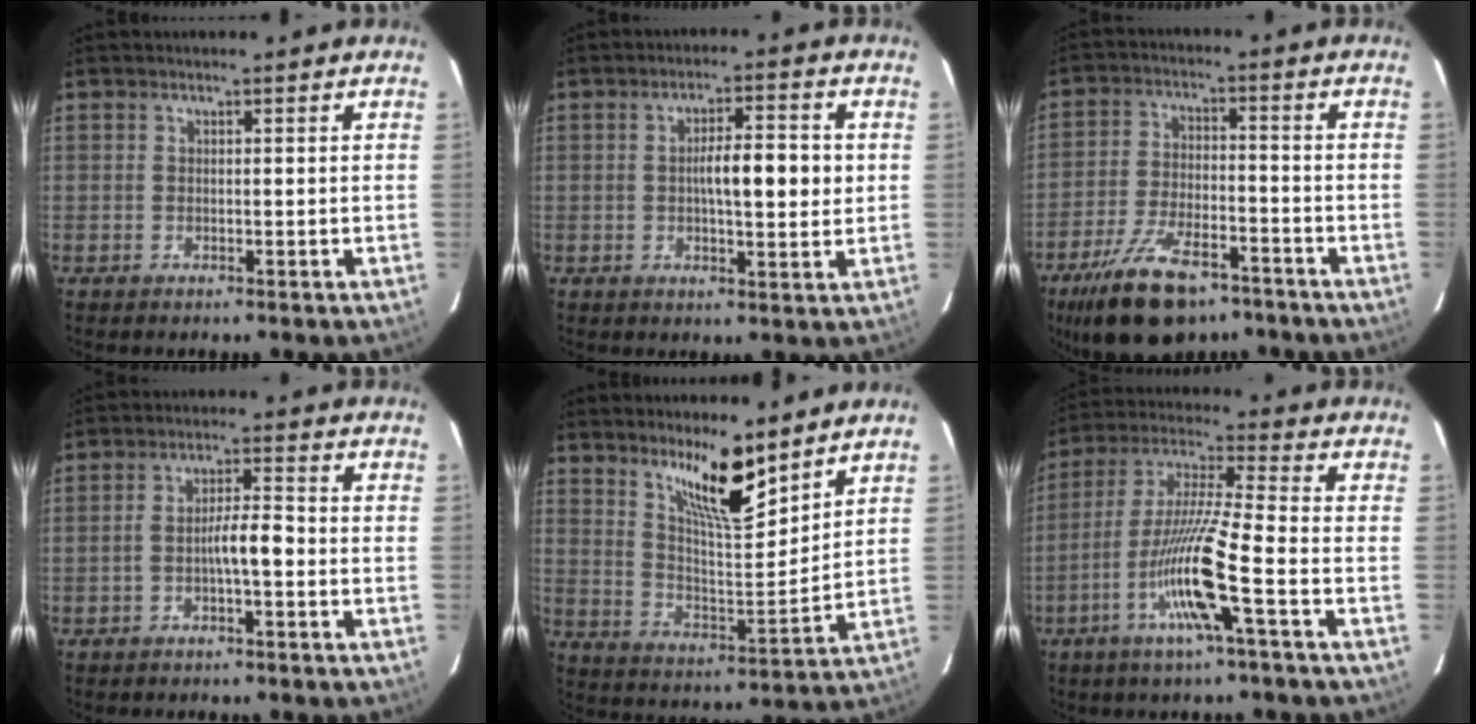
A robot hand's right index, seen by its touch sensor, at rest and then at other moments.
{"total": 7.7, "force": [0.5, 1.8, 7.5], "torque": [-0.120, 0.009, 0.006]}
{"total": 13.5, "force": [-9.4, 4.7, 8.4], "torque": [-0.163, -0.013, -0.161]}
{"total": 4.7, "force": [-1.3, 0.8, 4.4], "torque": [-0.077, 0.015, -0.021]}
{"total": 10.8, "force": [7.8, 1.6, 7.4], "torque": [-0.129, -0.015, 0.144]}
{"total": 13.0, "force": [-4.9, -0.6, 12.0], "torque": [-0.241, -0.005, -0.098]}